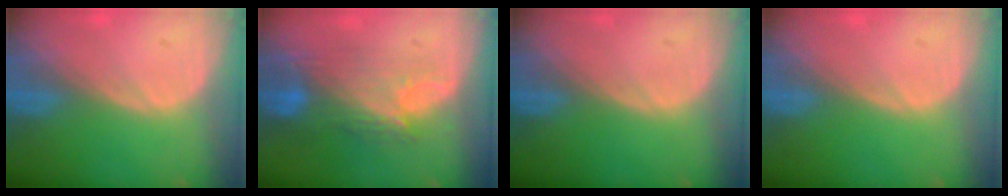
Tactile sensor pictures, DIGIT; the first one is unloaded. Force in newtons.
{"total": 9.6, "press": 8.1, "slide": 5.1}
{"total": 0.0}
{"total": 0.0}